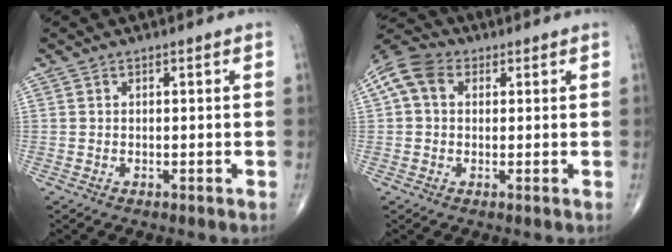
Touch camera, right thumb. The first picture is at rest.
{"total": 7.4, "force": [1.8, 5.6, 4.6], "torque": [-0.091, 0.024, 0.025]}